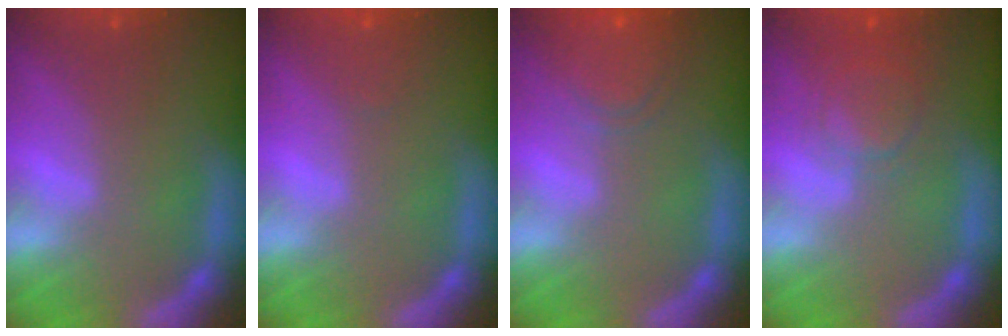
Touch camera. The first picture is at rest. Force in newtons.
{"total": 1.0}
{"total": 5.1}
{"total": 4.5}